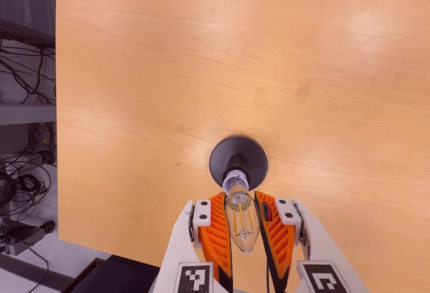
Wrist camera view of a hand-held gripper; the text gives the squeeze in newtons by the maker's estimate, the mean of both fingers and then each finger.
{"total": 21.0, "left": 22.0, "right": 20.0}